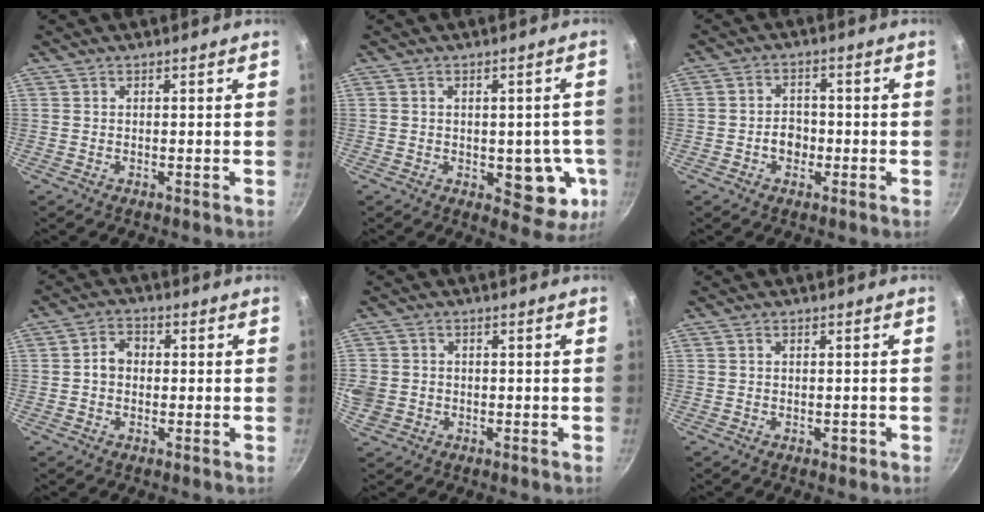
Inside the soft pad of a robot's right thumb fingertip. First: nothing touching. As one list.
[{"total": 10.1, "force": [-1.8, 5.8, 8.1], "torque": [-0.049, 0.002, -0.016]}, {"total": 4.3, "force": [-1.3, 3.4, 2.3], "torque": [-0.012, 0.015, -0.024]}, {"total": 4.3, "force": [0.0, 3.4, 2.6], "torque": [-0.023, 0.014, -0.006]}, {"total": 7.4, "force": [-0.8, 6.7, 2.9], "torque": [-0.080, 0.012, -0.009]}, {"total": 1.7, "force": [-0.6, 1.2, 1.1], "torque": [-0.010, 0.006, -0.007]}]